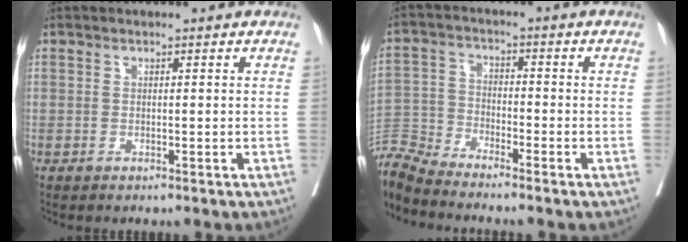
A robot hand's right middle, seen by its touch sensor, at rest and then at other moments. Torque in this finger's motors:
{"motor_torque": [-0.19, -1.01, 0.11, 0.04]}